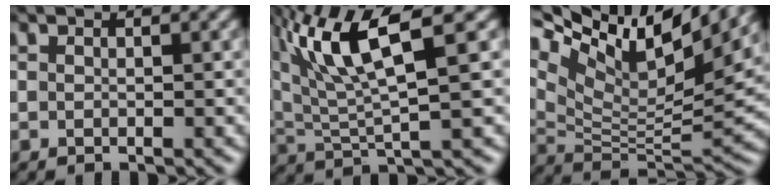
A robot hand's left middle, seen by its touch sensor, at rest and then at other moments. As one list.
[{"total": 8.9, "force": [4.3, 2.0, 7.5], "torque": [-0.150, 0.009, 0.083]}, {"total": 14.2, "force": [9.2, 4.4, 9.9], "torque": [-0.207, 0.032, 0.172]}]